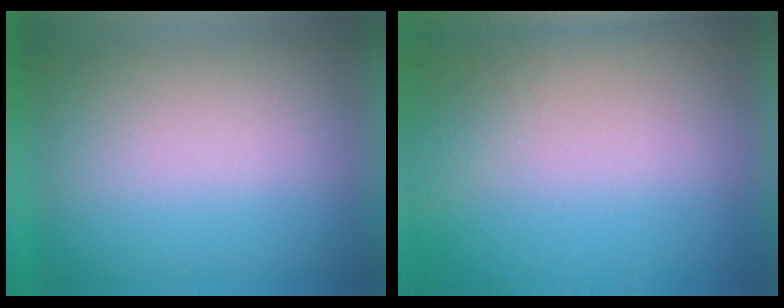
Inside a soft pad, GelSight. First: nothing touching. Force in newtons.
{"total": 8.4}